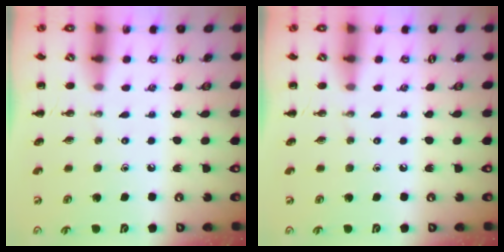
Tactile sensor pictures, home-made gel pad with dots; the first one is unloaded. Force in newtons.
{"total": 0.0}